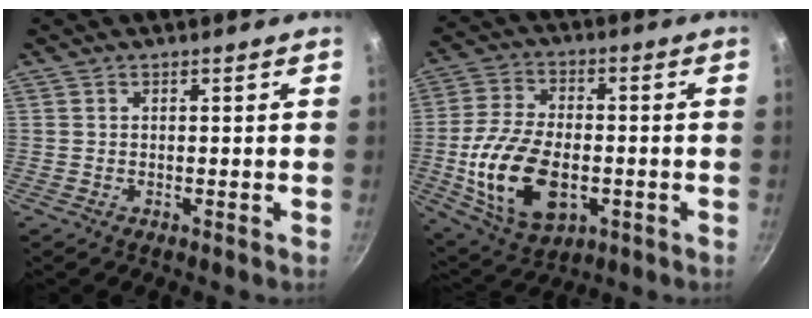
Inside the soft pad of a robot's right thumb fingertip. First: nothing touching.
{"total": 17.7, "force": [-3.6, 10.5, 13.8], "torque": [-0.252, 0.004, -0.051]}